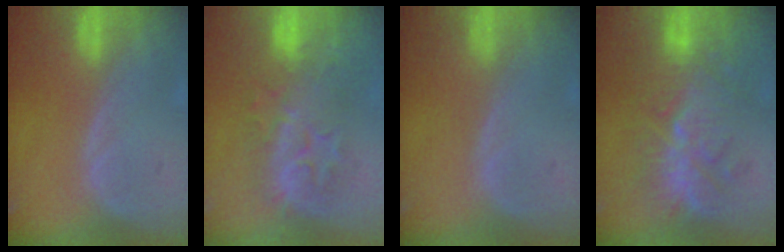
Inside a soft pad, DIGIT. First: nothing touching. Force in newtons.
{"total": 8.4, "press": 8.3, "slide": 1.2}
{"total": 0.0}
{"total": 9.4, "press": 9.2, "slide": 1.9}